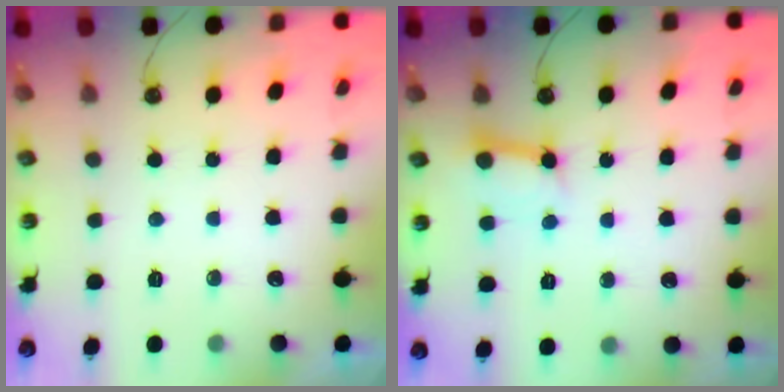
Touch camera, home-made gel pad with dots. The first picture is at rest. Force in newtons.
{"total": 7.6, "press": 7.6, "slide": 0.9}